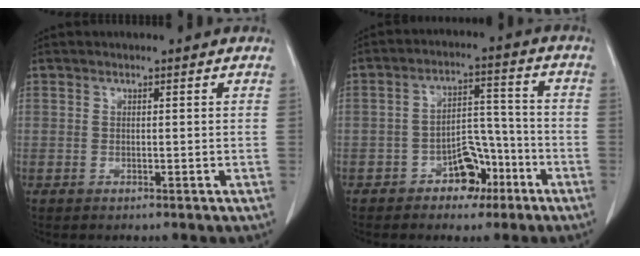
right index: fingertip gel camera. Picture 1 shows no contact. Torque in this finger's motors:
{"motor_torque": [-0.12, 0.03, -0.05, 0.00]}